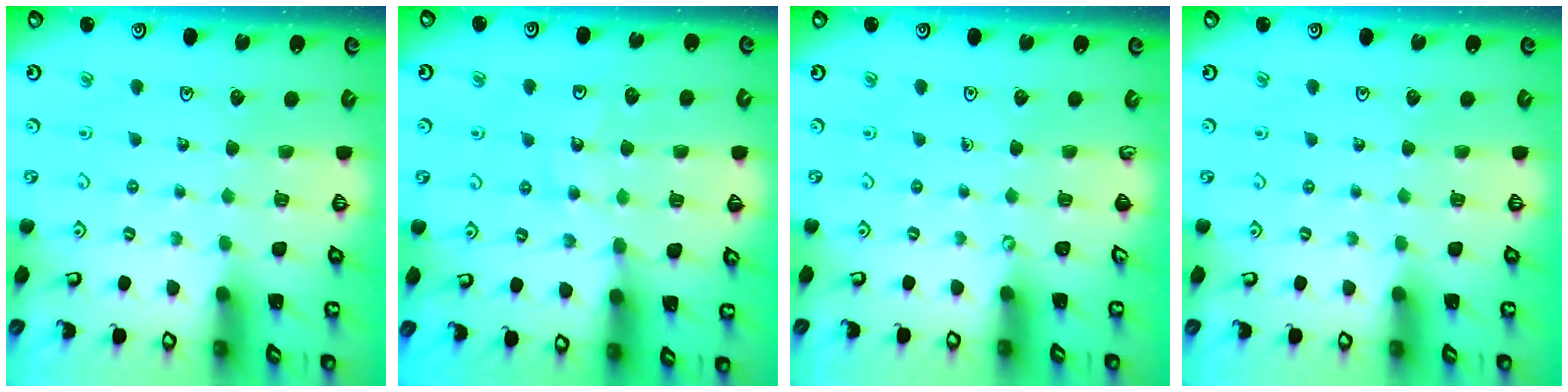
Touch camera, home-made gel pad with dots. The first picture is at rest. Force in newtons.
{"total": 12.5, "press": 12.0, "slide": 3.4}
{"total": 0.0}
{"total": 0.0}